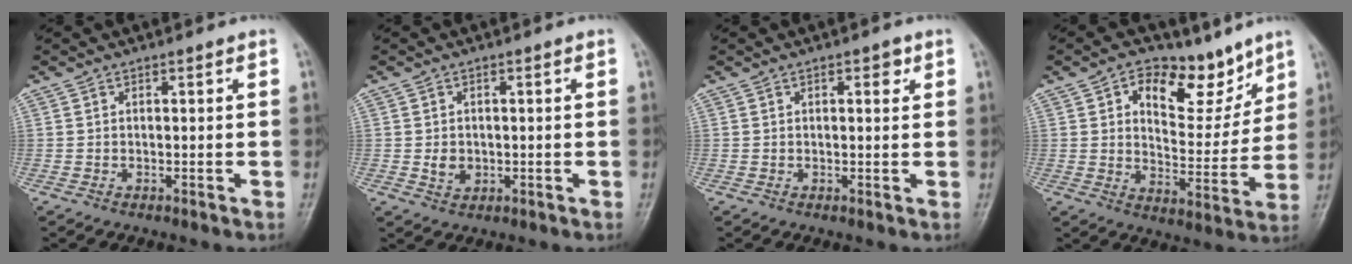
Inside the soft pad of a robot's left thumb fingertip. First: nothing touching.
{"total": 2.9, "force": [-0.2, 2.4, 1.6], "torque": [-0.018, 0.000, 0.002]}
{"total": 2.0, "force": [0.9, 0.9, 1.5], "torque": [-0.012, -0.001, 0.011]}
{"total": 14.0, "force": [8.1, 8.0, 8.1], "torque": [-0.073, -0.046, 0.128]}